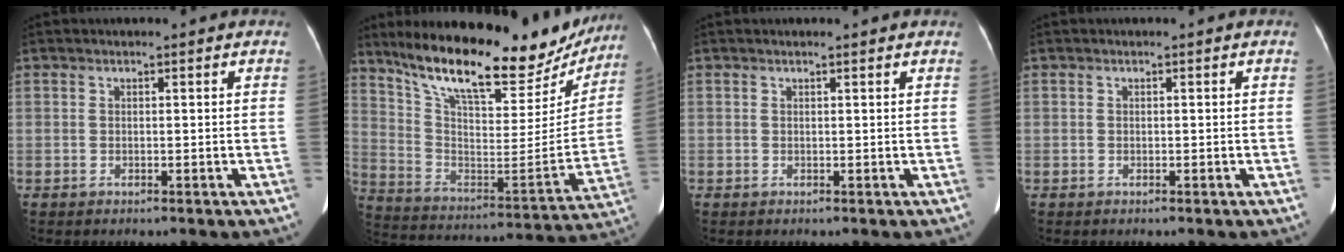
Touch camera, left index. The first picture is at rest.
{"total": 27.4, "force": [22.1, 8.0, 14.0], "torque": [-0.228, -0.013, 0.328]}
{"total": 1.5, "force": [1.4, 0.4, 0.4], "torque": [-0.011, 0.019, 0.015]}
{"total": 0.0}